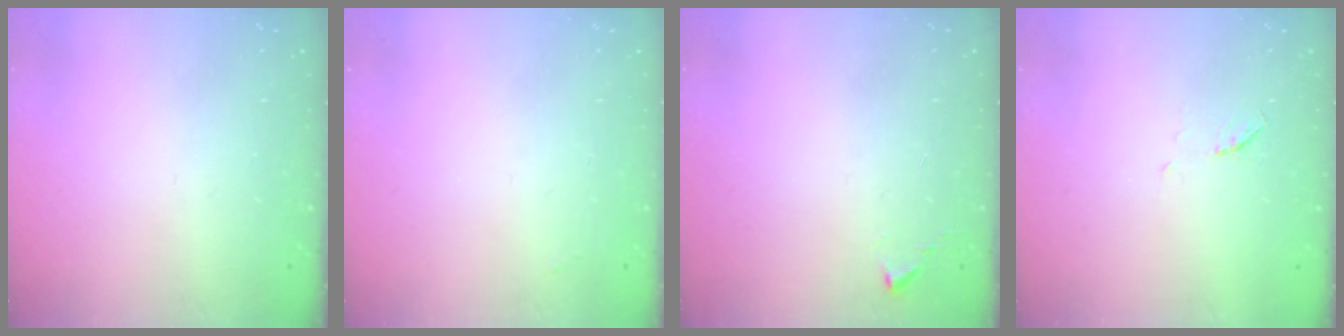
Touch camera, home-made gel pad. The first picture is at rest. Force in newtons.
{"total": 1.9, "press": 1.9, "slide": 0.3}
{"total": 2.7, "press": 2.7, "slide": 0.5}
{"total": 3.9, "press": 3.8, "slide": 0.7}